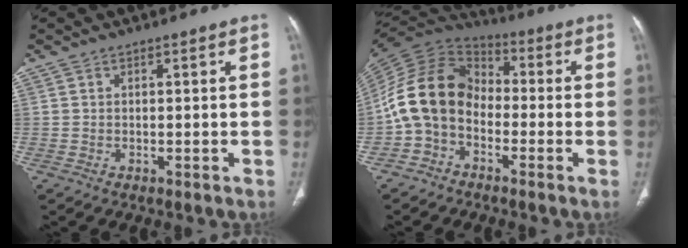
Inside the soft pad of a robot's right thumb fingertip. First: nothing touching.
{"total": 13.5, "force": [-3.2, 10.0, 8.5], "torque": [-0.156, 0.057, -0.078]}